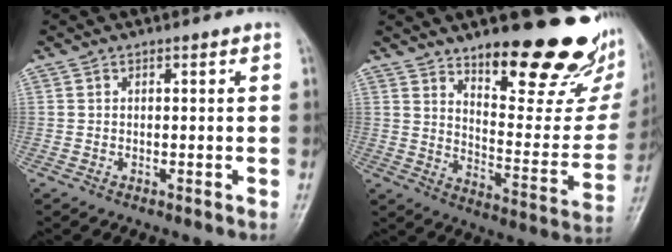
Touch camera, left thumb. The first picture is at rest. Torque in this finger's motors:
{"motor_torque": [0.80, 0.71, 1.41, -1.36, 0.07]}